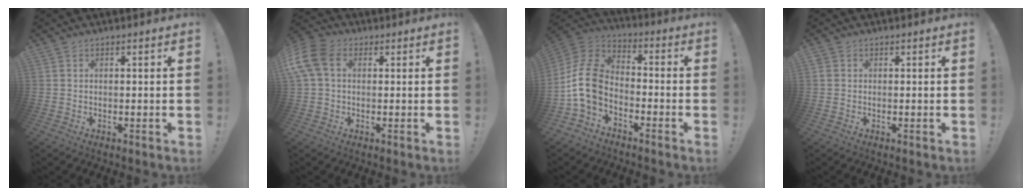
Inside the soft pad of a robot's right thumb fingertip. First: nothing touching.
{"total": 10.5, "force": [2.2, 7.0, 7.5], "torque": [-0.175, 0.007, 0.047]}
{"total": 12.8, "force": [-4.2, 8.9, 8.1], "torque": [-0.161, 0.027, -0.070]}
{"total": 1.3, "force": [0.4, 1.1, 0.5], "torque": [-0.015, 0.005, 0.009]}